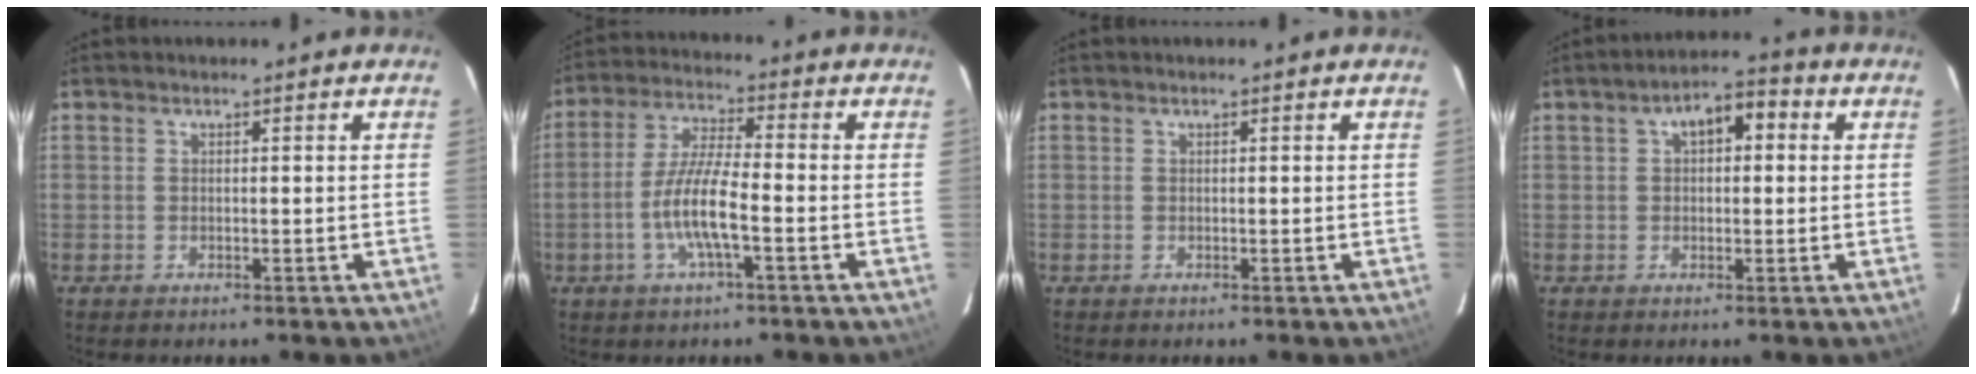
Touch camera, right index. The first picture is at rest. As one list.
[{"total": 8.8, "force": [-3.0, 1.2, 8.2], "torque": [-0.169, -0.001, -0.059]}, {"total": 0.0}, {"total": 6.4, "force": [1.6, 3.6, 5.0], "torque": [-0.082, 0.028, 0.027]}]